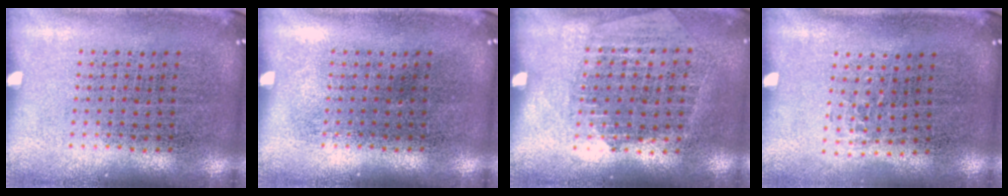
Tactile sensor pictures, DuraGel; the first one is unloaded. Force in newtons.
{"total": 0.0}
{"total": 1.2, "press": 1.1, "slide": 0.5}
{"total": 0.6, "press": 0.4, "slide": 0.3}